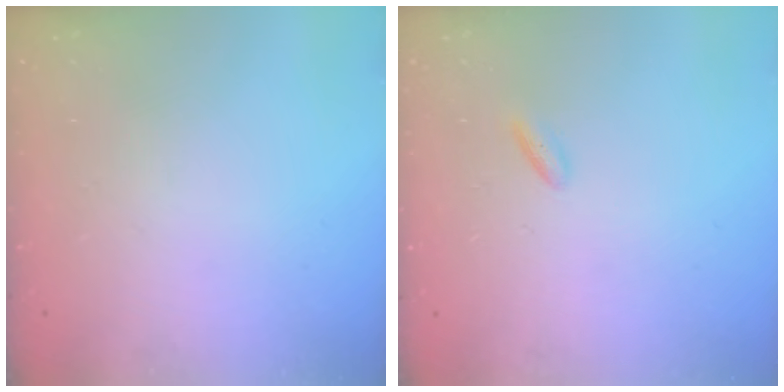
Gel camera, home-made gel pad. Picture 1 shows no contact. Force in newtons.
{"total": 2.3, "press": 2.2, "slide": 0.4}